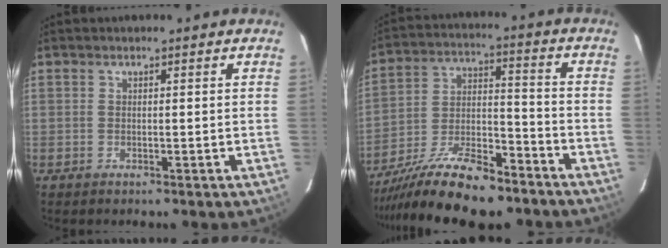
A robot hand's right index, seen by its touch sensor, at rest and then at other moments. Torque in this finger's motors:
{"motor_torque": [0.78, -1.35, 0.89, 0.21]}